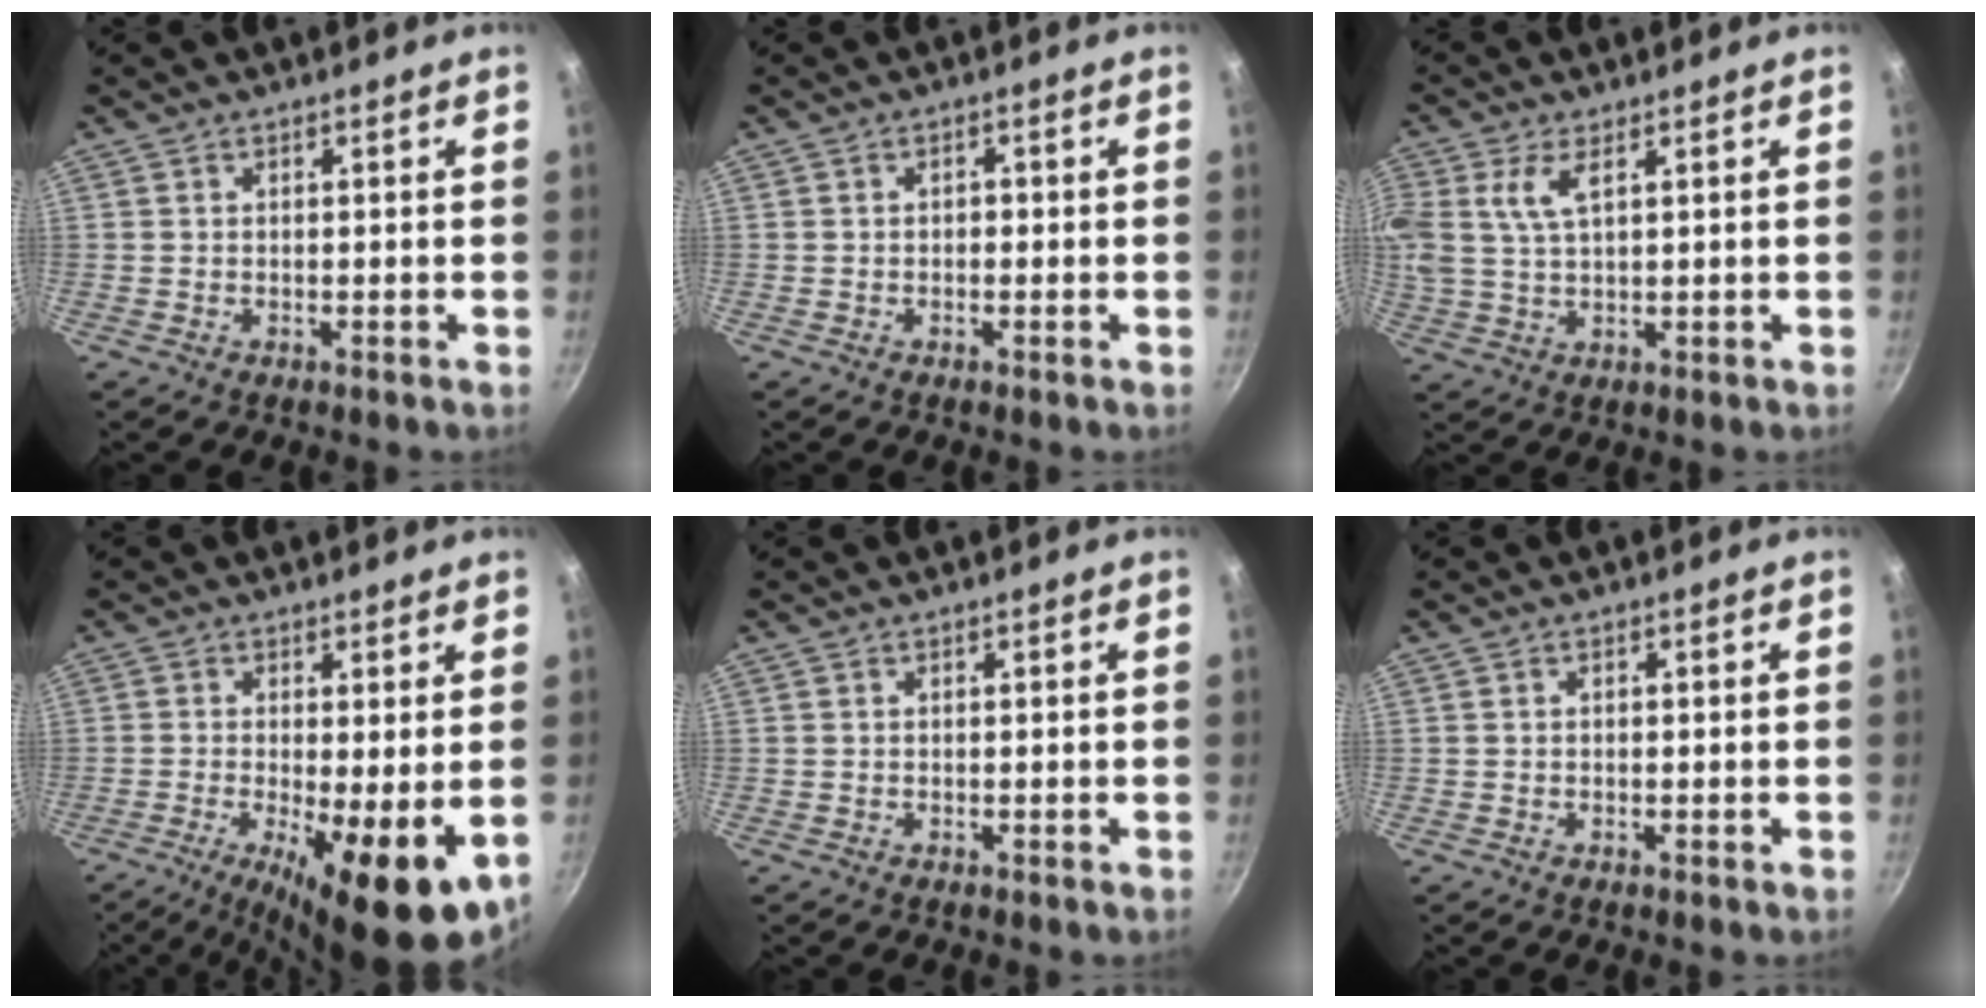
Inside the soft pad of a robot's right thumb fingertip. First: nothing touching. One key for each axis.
{"total": 1.1, "fx": -0.2, "fy": 0.8, "fz": 0.7, "tx": -0.001, "ty": 0.003, "tz": -0.007}
{"total": 7.4, "fx": 2.7, "fy": 3.6, "fz": 5.9, "tx": -0.143, "ty": 0.005, "tz": 0.060}
{"total": 13.9, "fx": -4.1, "fy": 4.1, "fz": 12.6, "tx": -0.165, "ty": -0.020, "tz": -0.049}
{"total": 0.0}
{"total": 0.0}